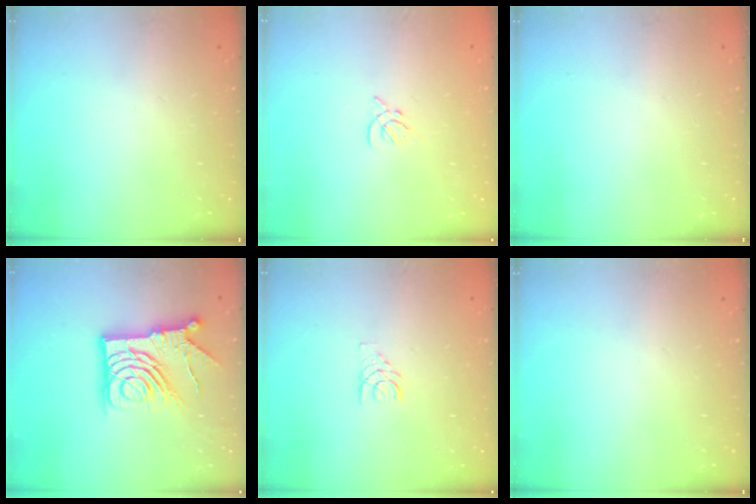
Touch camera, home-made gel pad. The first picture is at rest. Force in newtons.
{"total": 2.2, "press": 2.1, "slide": 0.6}
{"total": 0.0}
{"total": 15.4, "press": 15.3, "slide": 2.0}
{"total": 1.7, "press": 1.7, "slide": 0.2}
{"total": 0.0}